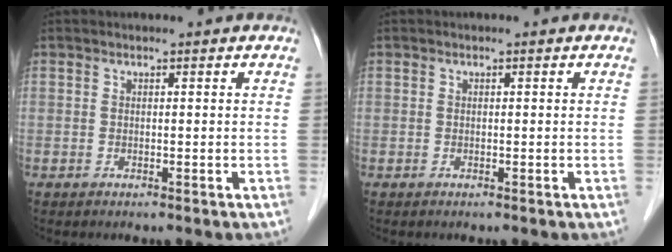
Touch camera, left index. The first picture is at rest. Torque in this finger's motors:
{"motor_torque": [0.07, 0.05, -0.02, -0.01]}